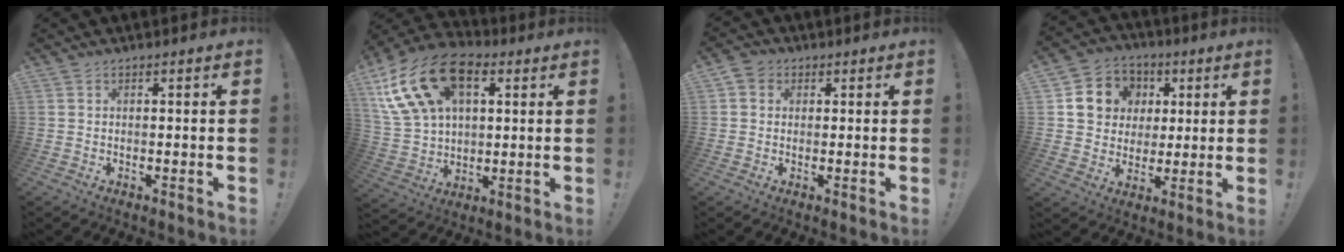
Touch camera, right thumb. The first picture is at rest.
{"total": 21.4, "force": [8.9, 13.9, 13.6], "torque": [-0.244, -0.033, 0.166]}
{"total": 3.2, "force": [0.9, 2.9, 1.0], "torque": [-0.013, 0.005, 0.016]}
{"total": 11.7, "force": [2.9, 10.6, 4.0], "torque": [-0.061, -0.002, 0.065]}